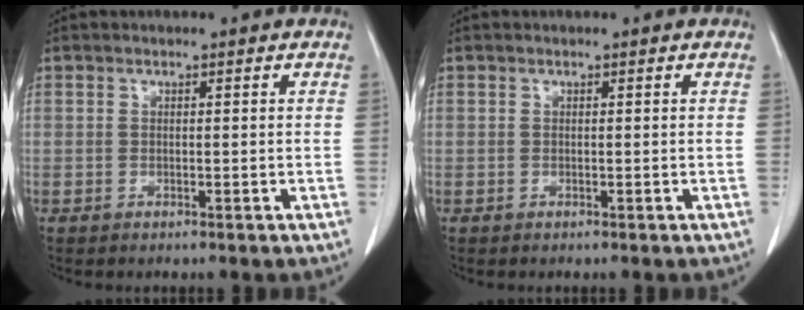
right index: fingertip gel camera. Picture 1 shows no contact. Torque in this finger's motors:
{"motor_torque": [0.00, 0.00, 0.00, 0.00]}